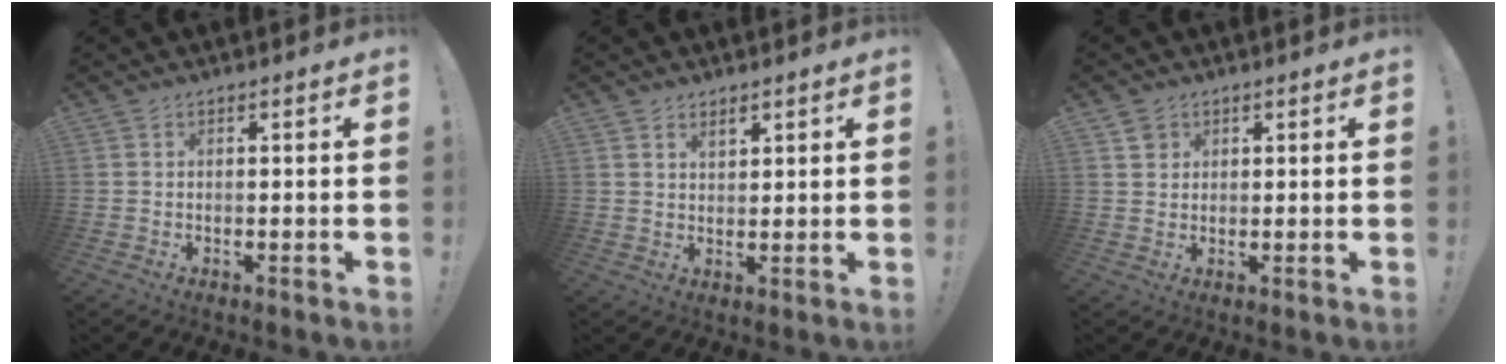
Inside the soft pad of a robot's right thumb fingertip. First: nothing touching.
{"total": 2.6, "force": [2.0, 1.3, 0.9], "torque": [-0.006, -0.015, 0.035]}
{"total": 2.7, "force": [1.6, 2.2, 0.4], "torque": [0.008, -0.011, 0.027]}